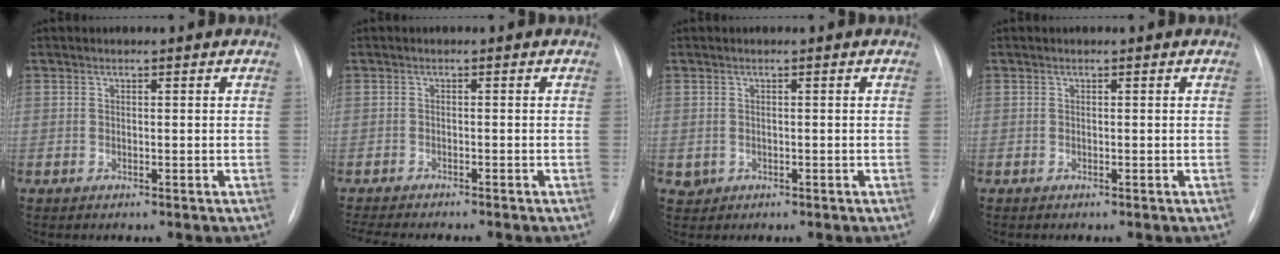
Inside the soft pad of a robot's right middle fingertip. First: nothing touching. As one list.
[{"total": 8.2, "force": [-7.2, 0.8, 3.9], "torque": [-0.051, -0.009, -0.106]}, {"total": 1.2, "force": [-0.2, 1.2, 0.3], "torque": [-0.004, 0.003, 0.001]}, {"total": 0.0}]